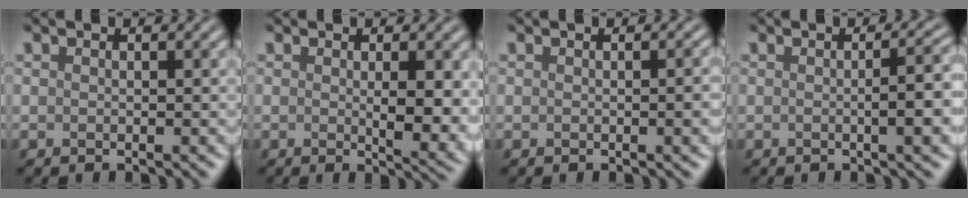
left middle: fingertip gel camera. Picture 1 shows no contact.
{"total": 4.1, "force": [0.2, 0.9, 4.0], "torque": [-0.055, -0.005, 0.011]}
{"total": 2.9, "force": [0.0, 1.2, 2.7], "torque": [-0.009, 0.009, -0.004]}
{"total": 4.5, "force": [-0.1, 1.3, 4.3], "torque": [-0.044, 0.012, 0.000]}